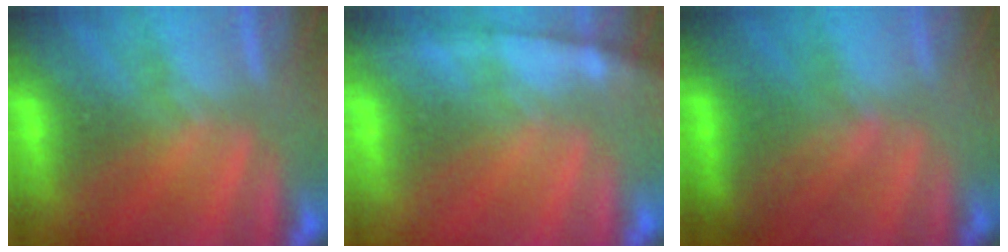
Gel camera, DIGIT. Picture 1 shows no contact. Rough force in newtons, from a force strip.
{"total": 1.6}
{"total": 2.4}